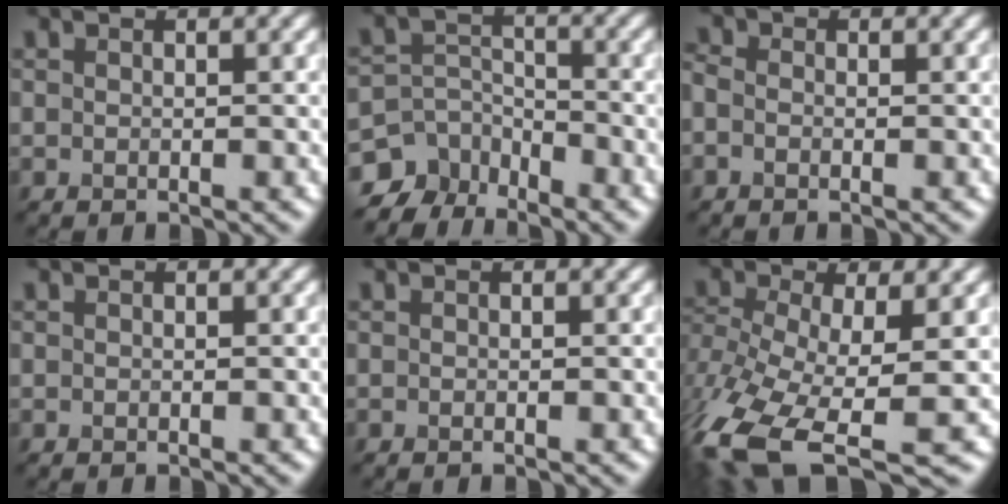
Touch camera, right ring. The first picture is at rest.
{"total": 5.7, "force": [-4.8, 3.0, 0.9], "torque": [0.000, -0.003, -0.088]}
{"total": 1.2, "force": [-0.1, 0.9, 0.8], "torque": [-0.021, 0.003, -0.017]}
{"total": 0.0}
{"total": 0.0}
{"total": 14.0, "force": [-6.9, 6.0, 10.7], "torque": [-0.266, -0.031, -0.104]}